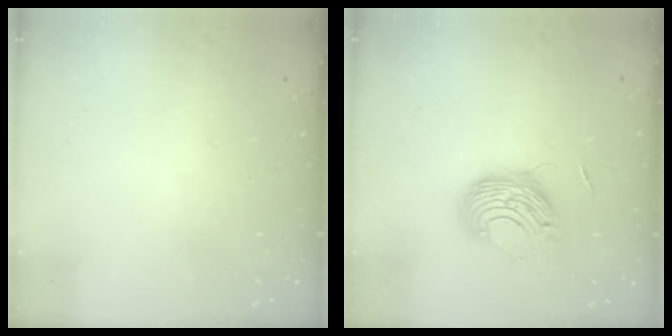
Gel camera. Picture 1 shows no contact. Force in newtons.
{"total": 9.3, "press": 9.3, "slide": 0.6}